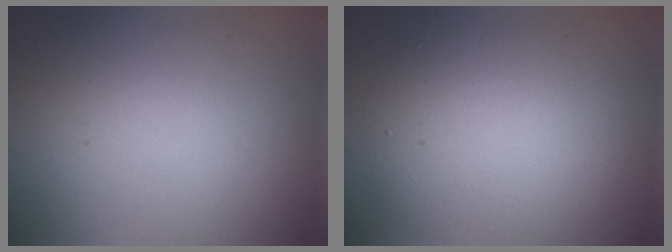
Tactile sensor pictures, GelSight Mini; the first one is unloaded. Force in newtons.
{"total": 6.5, "press": 6.5, "slide": 0.5}